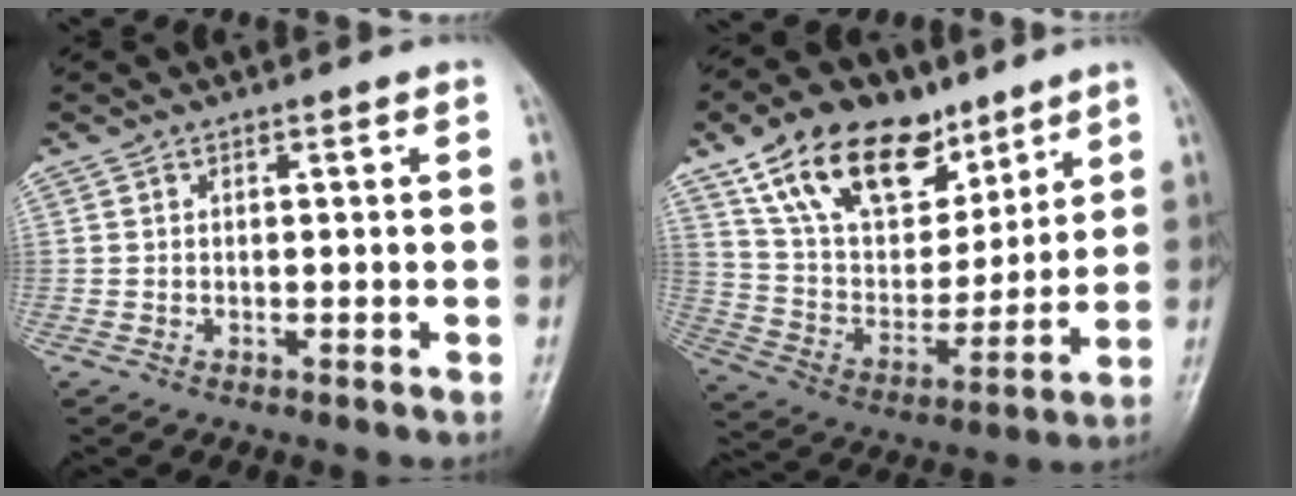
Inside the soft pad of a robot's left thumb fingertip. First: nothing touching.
{"total": 21.4, "force": [13.0, 12.4, 11.5], "torque": [-0.156, -0.037, 0.239]}